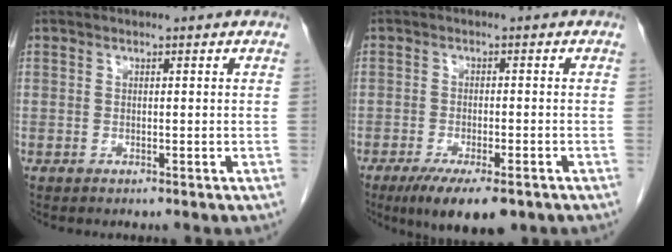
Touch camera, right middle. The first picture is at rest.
{"total": 9.0, "force": [-6.1, 2.3, 6.3], "torque": [-0.098, -0.019, -0.092]}